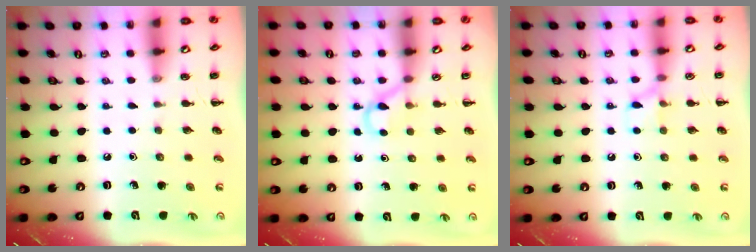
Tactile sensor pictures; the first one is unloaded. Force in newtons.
{"total": 3.0, "press": 2.8, "slide": 1.1}
{"total": 5.9, "press": 5.8, "slide": 0.8}